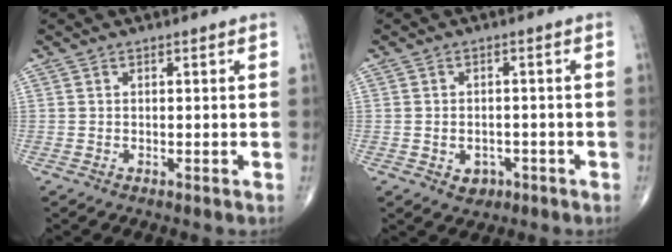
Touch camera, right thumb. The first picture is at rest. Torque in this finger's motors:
{"motor_torque": [-0.73, 0.18, 0.02, 0.39, -0.06]}